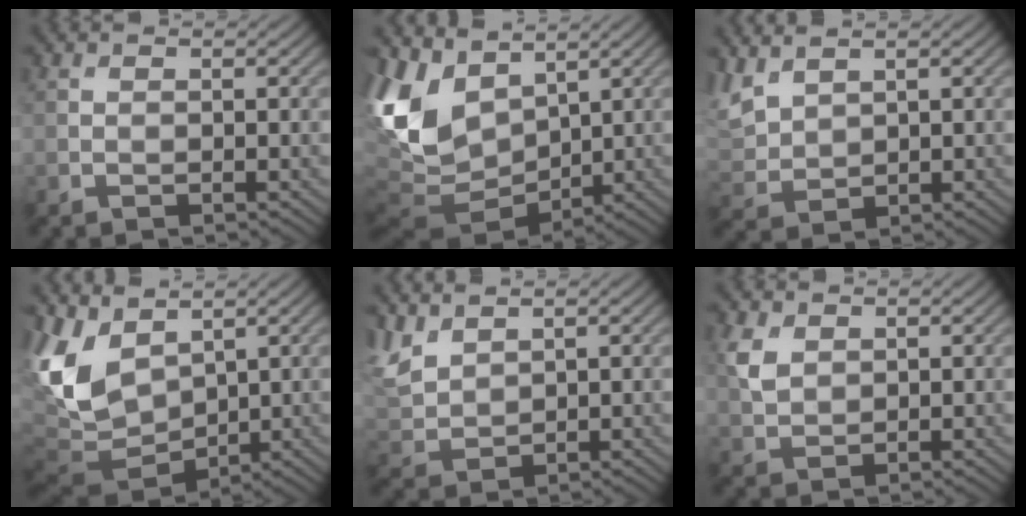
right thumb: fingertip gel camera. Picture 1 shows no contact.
{"total": 12.8, "force": [2.1, 9.2, 8.7], "torque": [-0.250, -0.009, 0.048]}
{"total": 5.0, "force": [3.3, 2.7, 2.6], "torque": [-0.085, 0.008, 0.072]}
{"total": 10.5, "force": [2.7, 7.1, 7.2], "torque": [-0.204, -0.007, 0.048]}
{"total": 5.6, "force": [3.5, 3.1, 3.1], "torque": [-0.097, 0.007, 0.078]}
{"total": 3.6, "force": [1.6, 2.5, 2.1], "torque": [-0.060, 0.001, 0.035]}